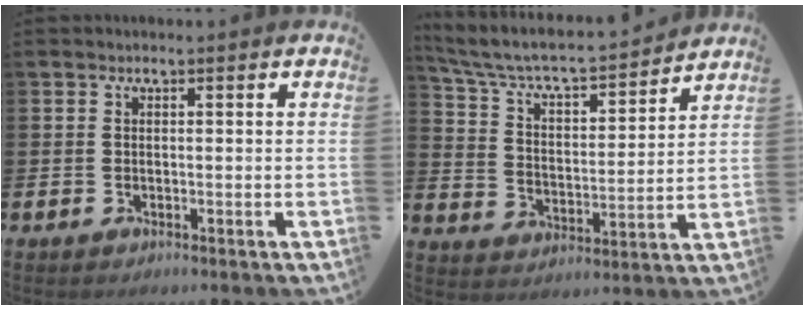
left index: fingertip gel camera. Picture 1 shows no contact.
{"total": 7.0, "force": [6.4, 1.3, 2.4], "torque": [-0.080, -0.048, 0.106]}